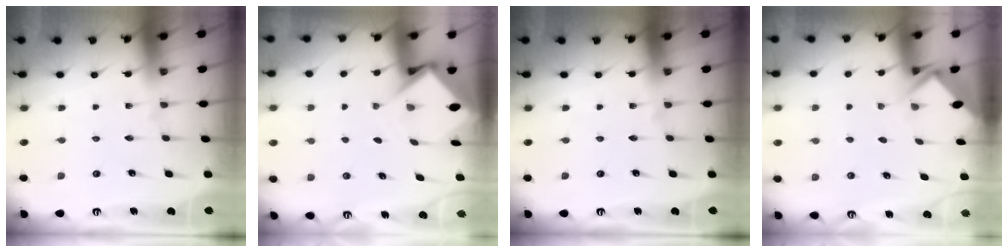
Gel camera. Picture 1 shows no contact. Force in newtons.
{"total": 4.8, "press": 4.8, "slide": 0.3}
{"total": 0.0}
{"total": 2.7, "press": 2.7, "slide": 0.2}